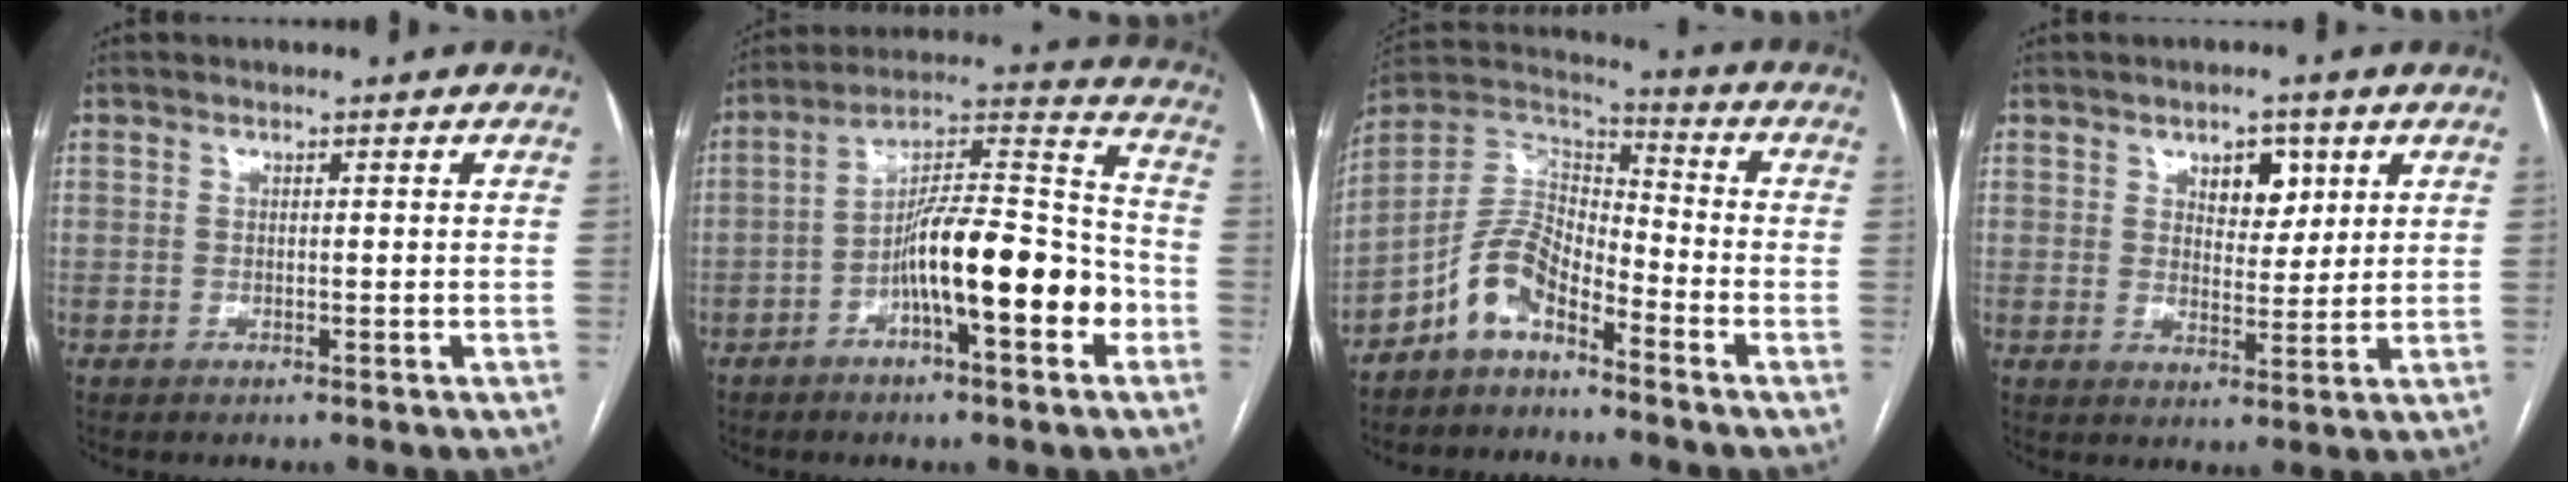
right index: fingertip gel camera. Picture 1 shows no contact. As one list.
[{"total": 15.8, "force": [-5.4, 3.1, 14.5], "torque": [-0.235, 0.023, -0.088]}, {"total": 8.7, "force": [-5.7, 3.8, 5.3], "torque": [-0.116, 0.029, -0.115]}, {"total": 5.3, "force": [2.6, 3.0, 3.5], "torque": [-0.047, 0.004, 0.041]}]